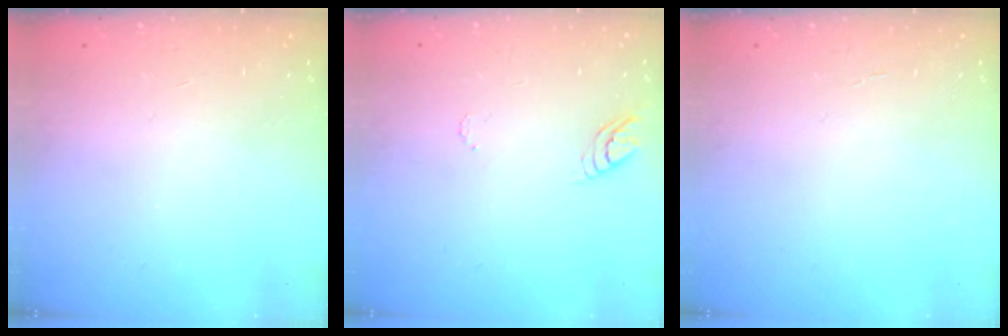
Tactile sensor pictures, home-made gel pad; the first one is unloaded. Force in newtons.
{"total": 3.8, "press": 3.8, "slide": 0.3}
{"total": 1.1, "press": 1.1, "slide": 0.2}